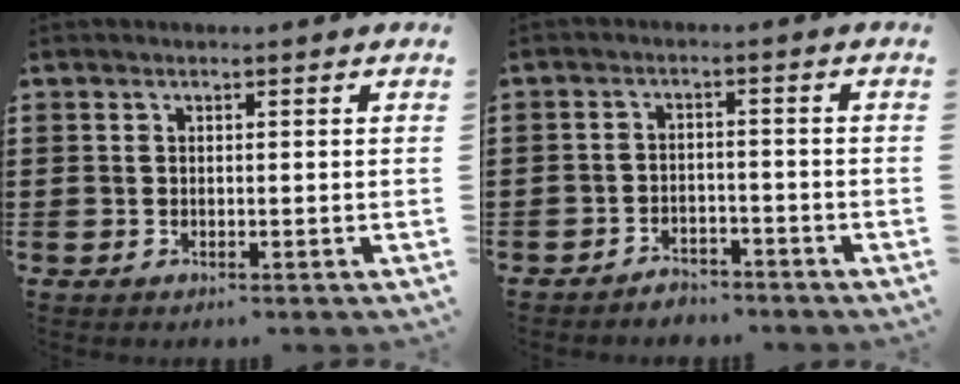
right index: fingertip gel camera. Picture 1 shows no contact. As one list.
[{"total": 2.9, "force": [-2.9, 0.6, 0.0], "torque": [-0.007, 0.002, -0.060]}]